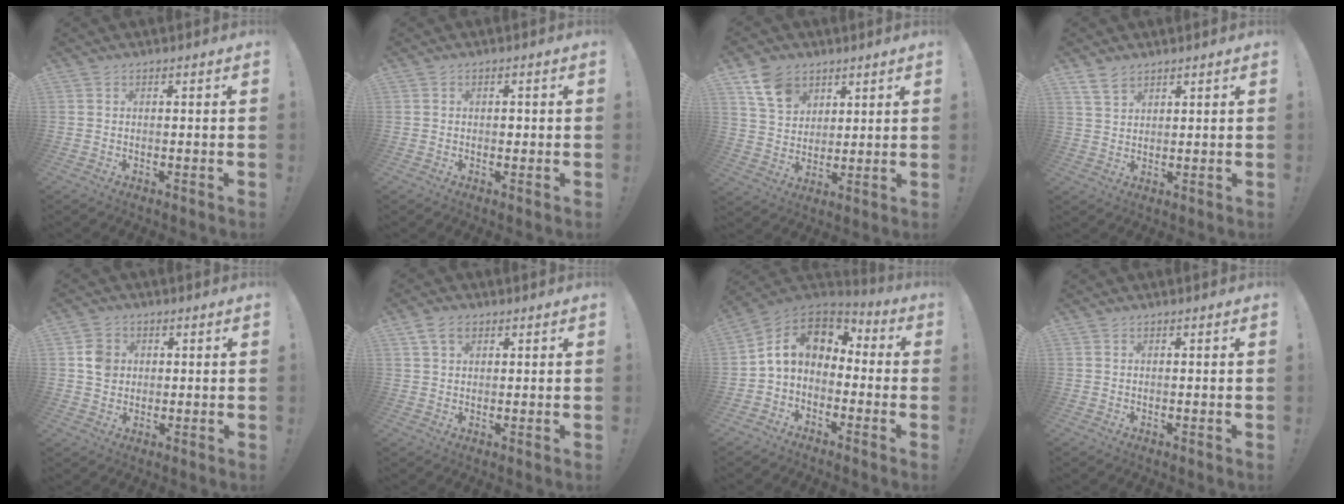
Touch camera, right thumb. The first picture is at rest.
{"total": 0.7, "force": [-0.3, 0.6, 0.4], "torque": [0.002, 0.000, -0.008]}
{"total": 11.1, "force": [6.5, 7.8, 4.4], "torque": [-0.077, -0.027, 0.129]}
{"total": 4.8, "force": [3.5, 2.5, 1.9], "torque": [-0.039, -0.013, 0.069]}
{"total": 6.0, "force": [1.0, 5.5, 2.4], "torque": [-0.030, 0.007, 0.020]}
{"total": 5.1, "force": [2.5, 3.3, 2.9], "torque": [-0.055, 0.000, 0.049]}
{"total": 10.1, "force": [1.4, 6.8, 7.4], "torque": [-0.125, 0.009, 0.026]}
{"total": 0.0}